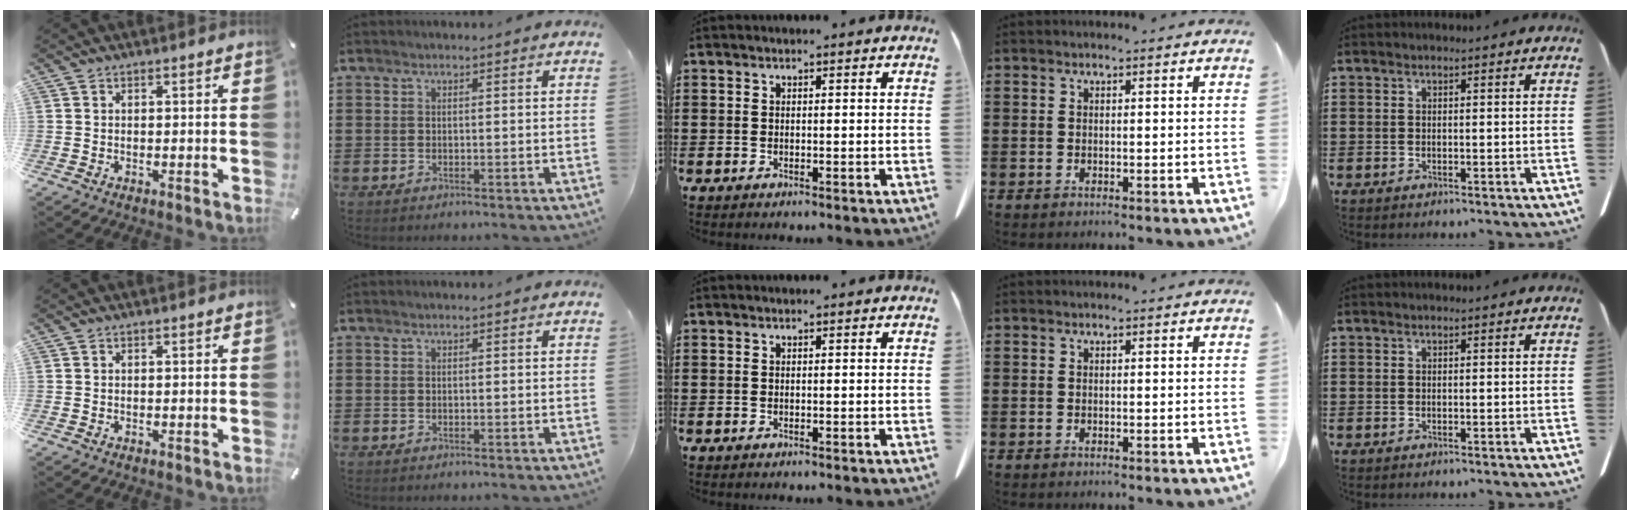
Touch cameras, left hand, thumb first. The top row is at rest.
{}